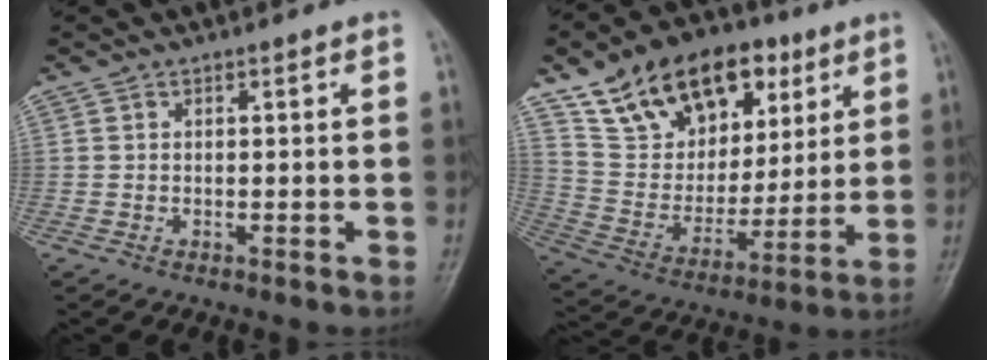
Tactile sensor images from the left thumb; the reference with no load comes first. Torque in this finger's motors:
{"motor_torque": [0.45, 0.52, 1.08, -1.70, 0.19]}